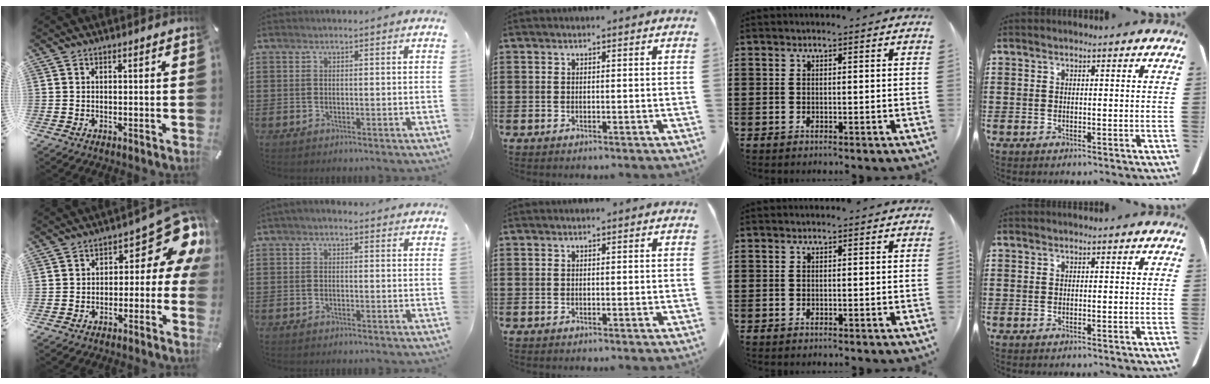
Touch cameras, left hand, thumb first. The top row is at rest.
{"thumb": {"total": 11.4, "force": [3.7, 6.2, 8.8], "torque": [-0.100, -0.036, 0.058]}, "index": {"total": 1.2, "force": [0.5, 0.8, 0.8], "torque": [-0.016, 0.007, 0.009]}}